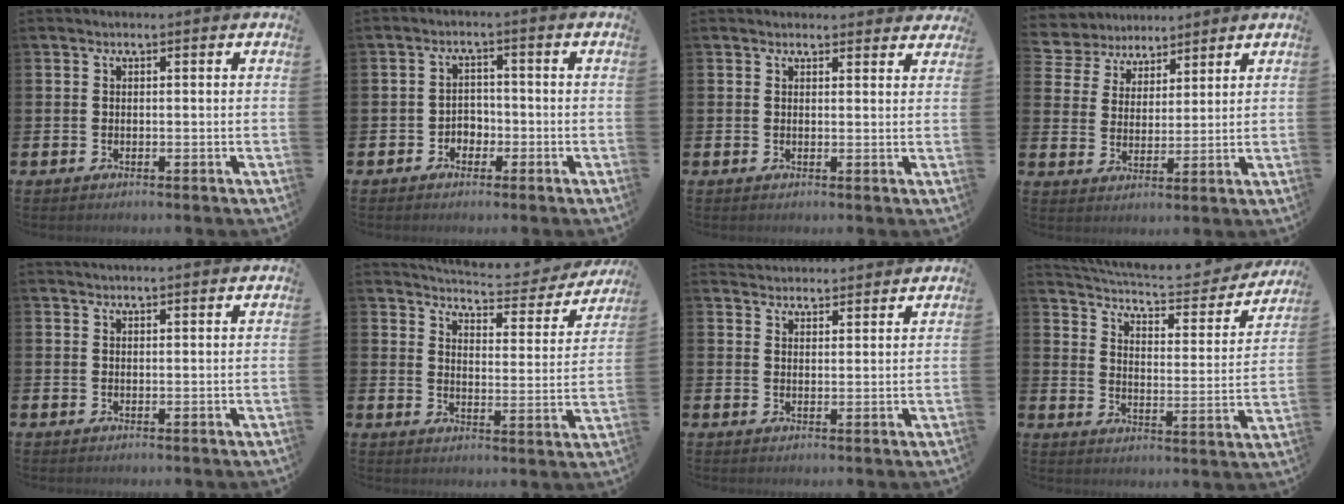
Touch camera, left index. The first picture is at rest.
{"total": 2.5, "force": [-1.5, 1.9, 0.7], "torque": [-0.015, 0.004, -0.036]}
{"total": 1.7, "force": [1.6, 0.6, 0.0], "torque": [0.006, -0.006, 0.028]}
{"total": 4.9, "force": [4.3, 2.1, -1.1], "torque": [-0.015, -0.023, 0.076]}
{"total": 1.5, "force": [1.5, 0.0, 0.2], "torque": [-0.003, -0.005, 0.028]}
{"total": 5.6, "force": [5.4, 0.8, 1.2], "torque": [-0.037, -0.042, 0.088]}
{"total": 3.4, "force": [3.4, 0.5, -0.2], "torque": [-0.002, -0.019, 0.062]}
{"total": 5.7, "force": [5.3, 1.5, 1.7], "torque": [-0.058, -0.042, 0.083]}